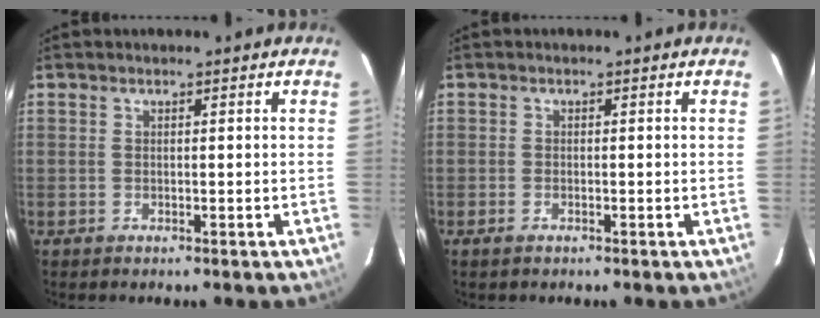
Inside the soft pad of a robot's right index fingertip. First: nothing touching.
{"total": 1.1, "force": [-0.7, 0.6, 0.6], "torque": [-0.013, -0.003, -0.014]}